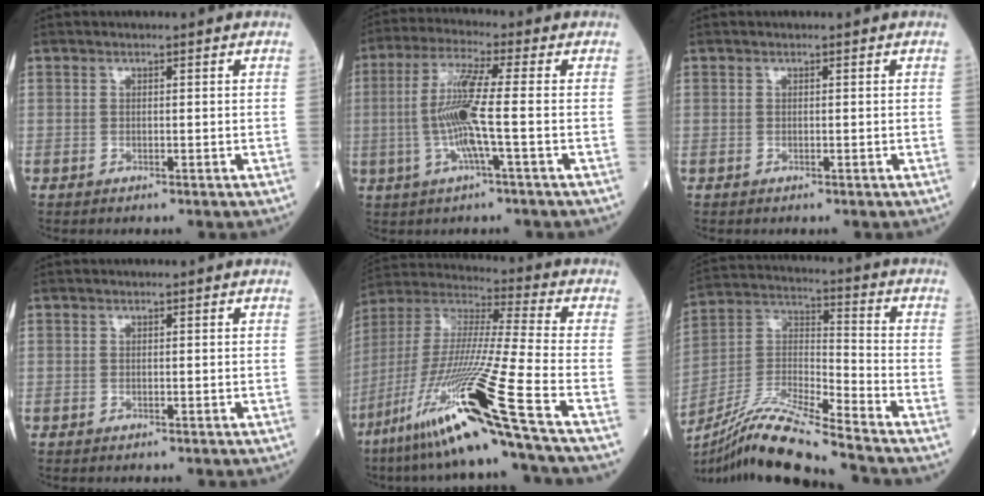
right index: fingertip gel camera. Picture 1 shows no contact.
{"total": 9.0, "force": [-1.0, -0.1, 8.9], "torque": [-0.182, 0.005, -0.027]}
{"total": 0.0}
{"total": 0.0}
{"total": 22.4, "force": [-12.1, -1.7, 18.8], "torque": [-0.391, -0.047, -0.233]}
{"total": 15.7, "force": [-13.6, -1.0, 7.8], "torque": [-0.152, -0.003, -0.254]}